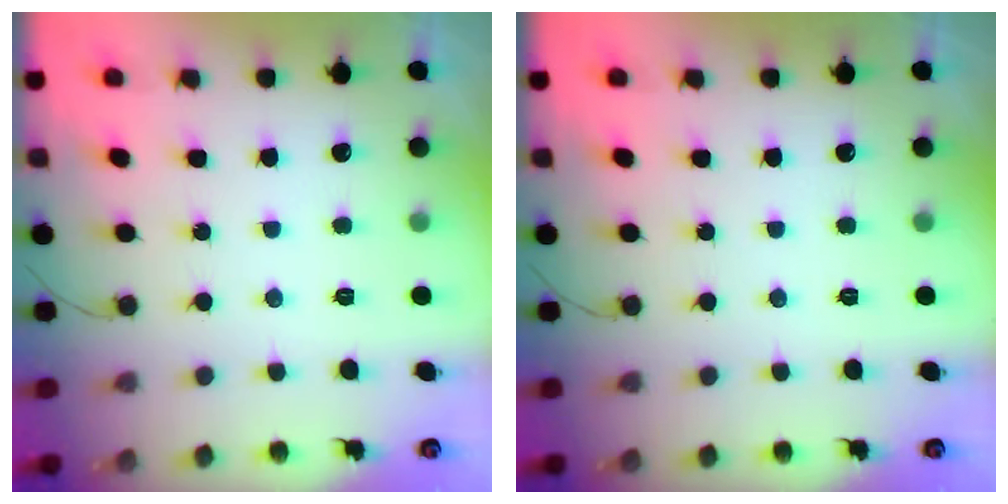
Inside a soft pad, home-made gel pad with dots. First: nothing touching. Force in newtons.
{"total": 0.0}